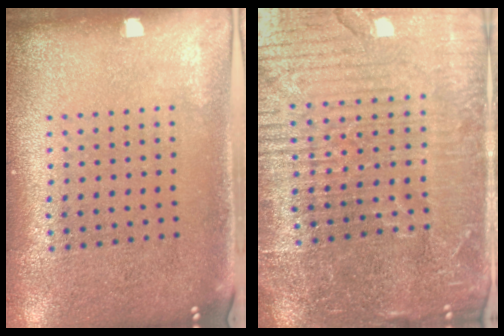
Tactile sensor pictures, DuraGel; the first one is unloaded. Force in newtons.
{"total": 5.3, "press": 4.8, "slide": 2.3}